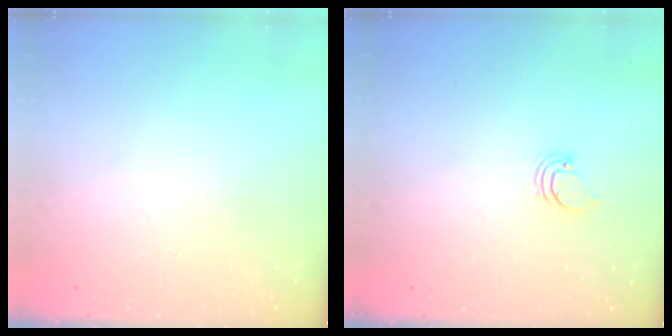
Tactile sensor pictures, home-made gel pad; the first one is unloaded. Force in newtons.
{"total": 0.9, "press": 0.9, "slide": 0.1}